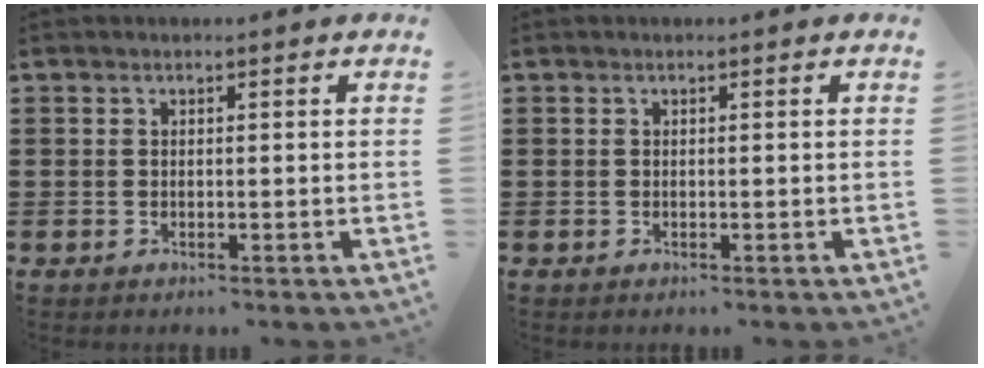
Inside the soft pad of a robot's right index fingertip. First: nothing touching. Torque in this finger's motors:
{"motor_torque": [-0.25, 0.21, 0.00, 0.00]}